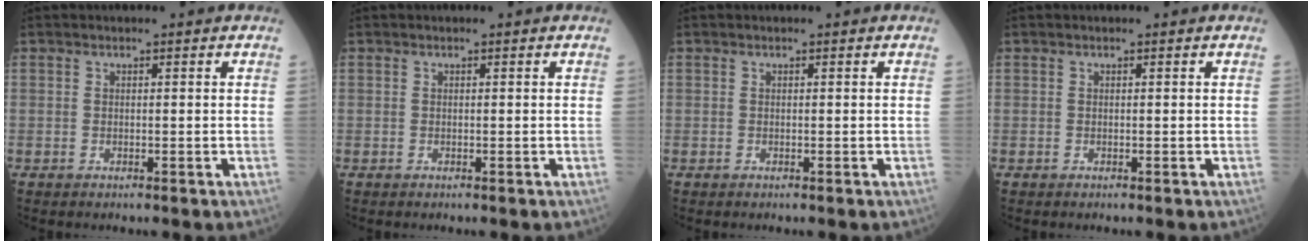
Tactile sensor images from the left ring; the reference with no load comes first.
{"total": 0.0}
{"total": 0.0}
{"total": 0.0}